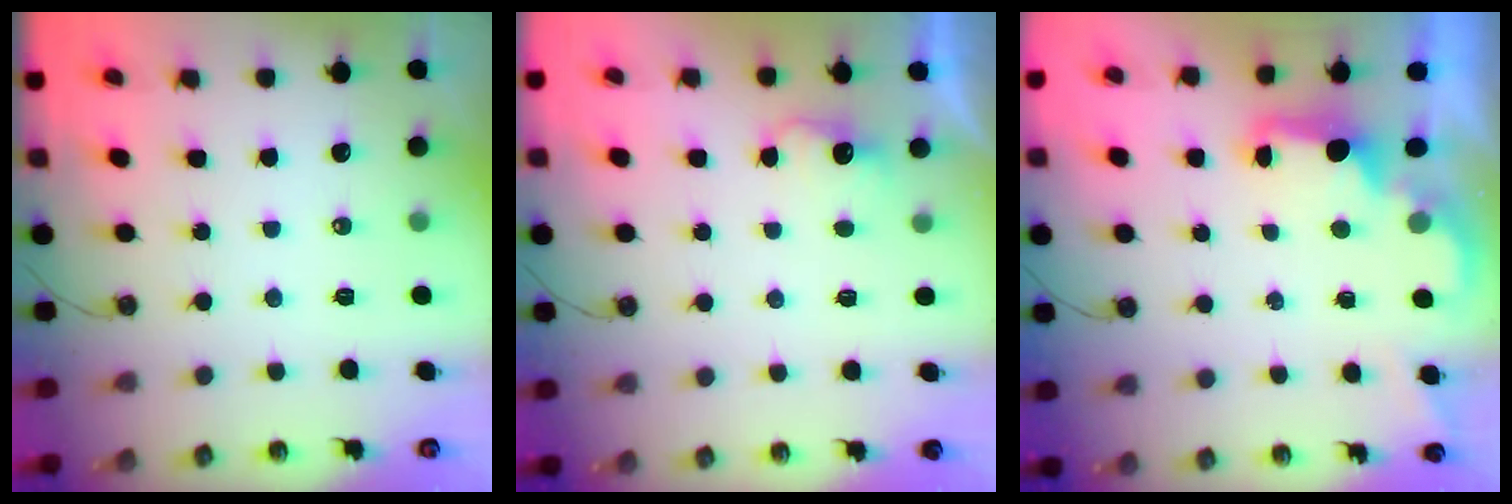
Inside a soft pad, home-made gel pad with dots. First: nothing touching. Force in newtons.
{"total": 2.8, "press": 2.7, "slide": 0.8}
{"total": 2.4, "press": 2.3, "slide": 0.8}